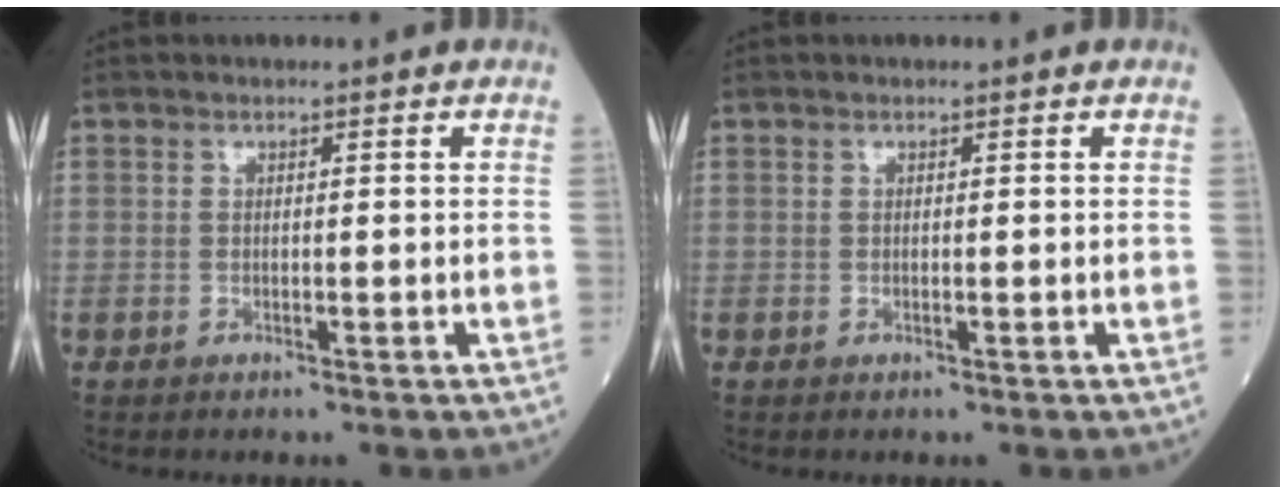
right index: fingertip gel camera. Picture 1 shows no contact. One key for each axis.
{"total": 0.0}